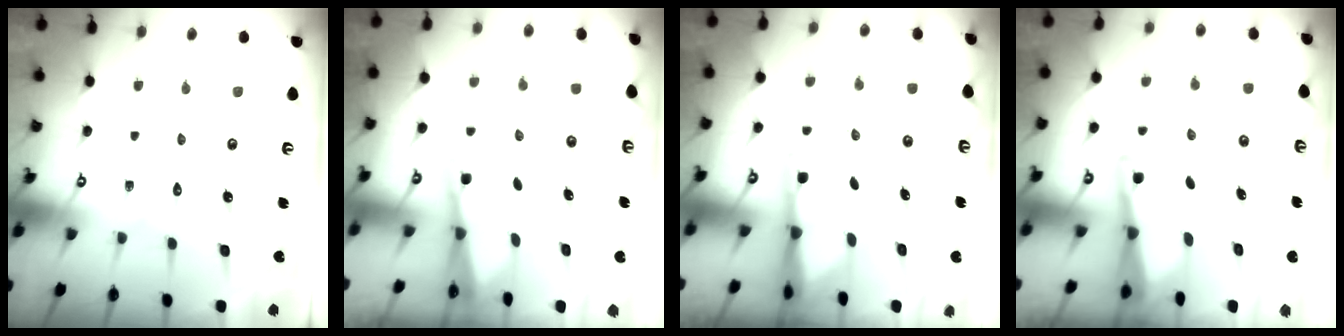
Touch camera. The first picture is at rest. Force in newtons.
{"total": 2.3, "press": 2.2, "slide": 0.3}
{"total": 2.8, "press": 2.7, "slide": 0.6}
{"total": 3.4, "press": 3.4, "slide": 0.2}